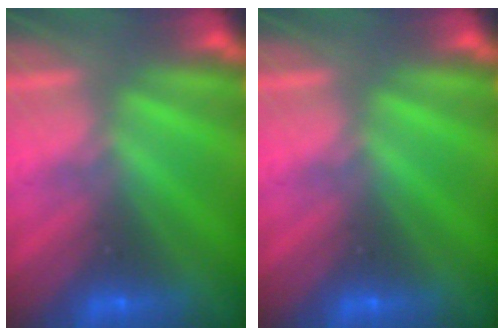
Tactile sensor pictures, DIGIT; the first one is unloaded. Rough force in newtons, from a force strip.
{"total": 0.0}